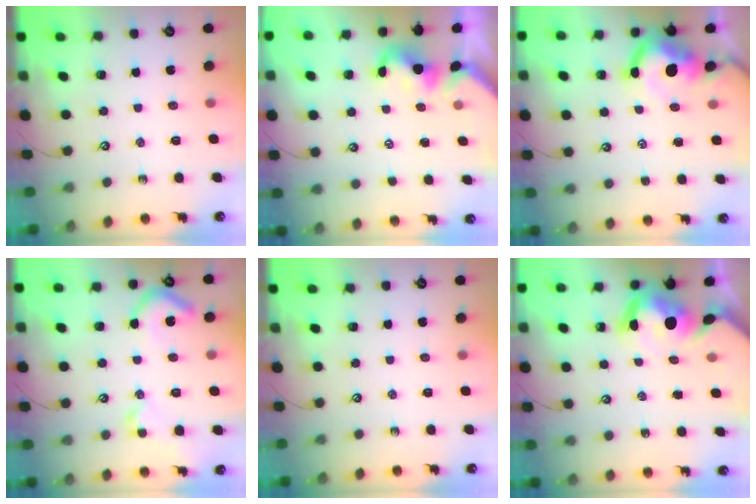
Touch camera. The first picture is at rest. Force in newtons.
{"total": 0.9, "press": 0.9, "slide": 0.3}
{"total": 8.4, "press": 8.3, "slide": 1.1}
{"total": 7.2, "press": 7.1, "slide": 1.2}
{"total": 0.0}
{"total": 9.7, "press": 9.6, "slide": 1.1}